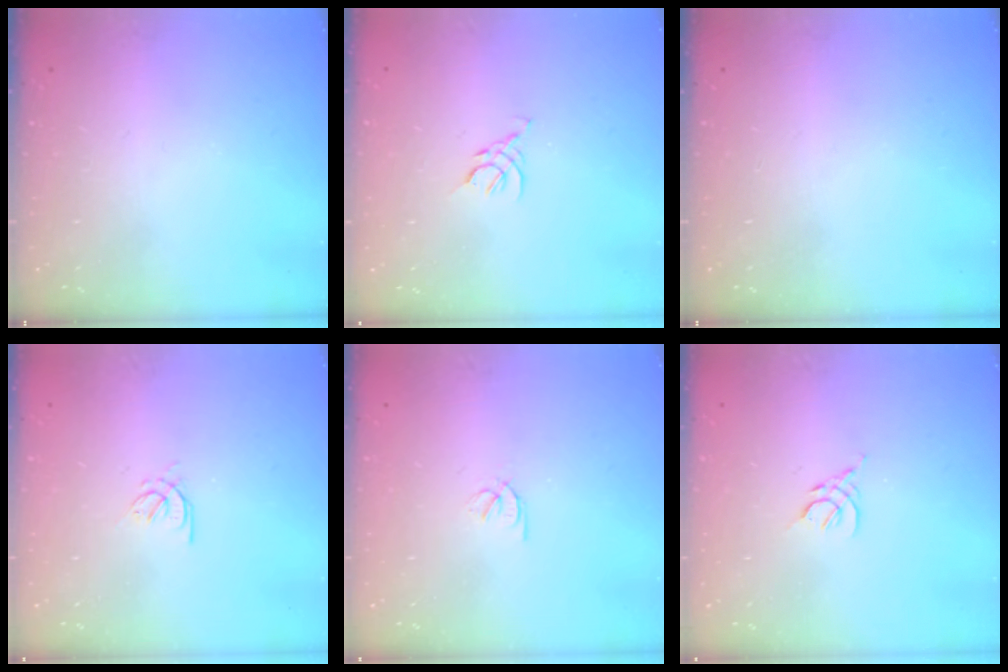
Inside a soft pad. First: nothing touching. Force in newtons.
{"total": 2.5, "press": 2.5, "slide": 0.7}
{"total": 0.0}
{"total": 2.6, "press": 2.5, "slide": 0.7}
{"total": 2.1, "press": 2.1, "slide": 0.4}
{"total": 2.5, "press": 2.4, "slide": 0.7}